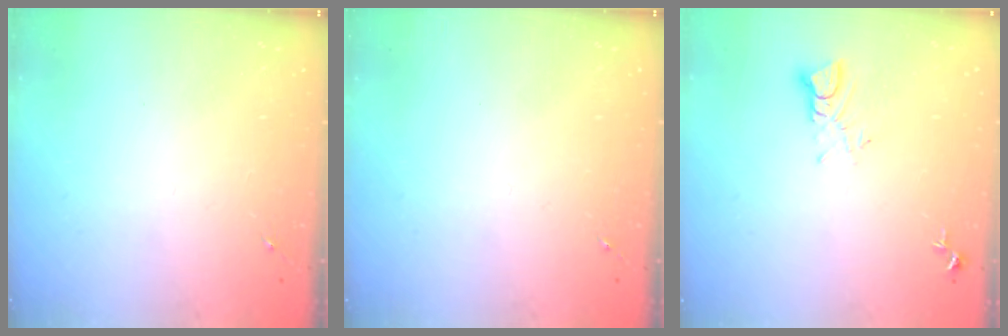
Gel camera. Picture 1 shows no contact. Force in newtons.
{"total": 0.0}
{"total": 4.2, "press": 4.2, "slide": 0.5}